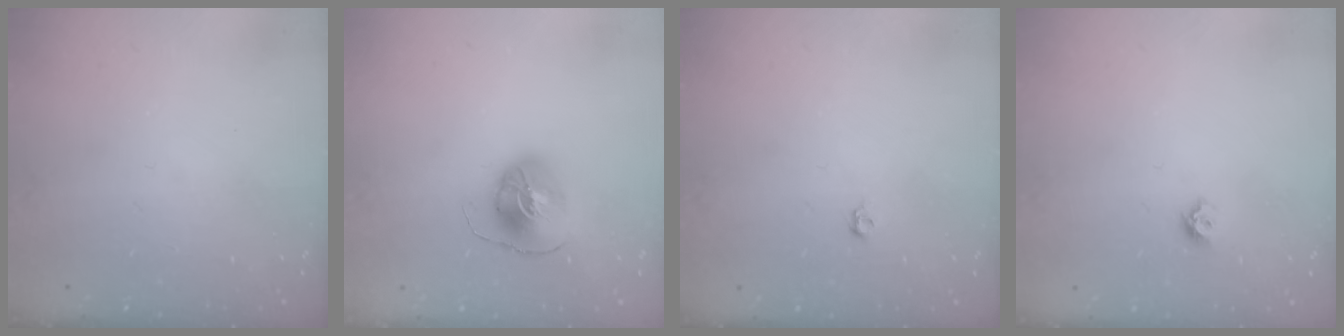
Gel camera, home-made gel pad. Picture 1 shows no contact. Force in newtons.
{"total": 9.1, "press": 9.1, "slide": 0.5}
{"total": 3.9, "press": 3.8, "slide": 0.8}
{"total": 4.9, "press": 4.8, "slide": 0.8}